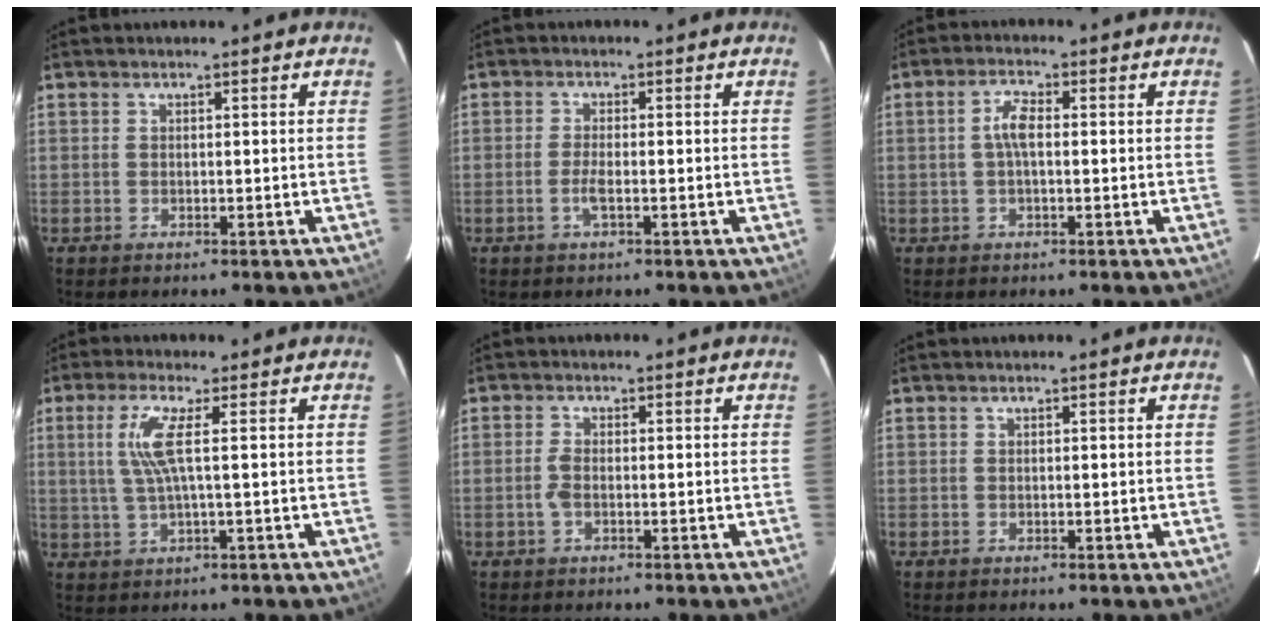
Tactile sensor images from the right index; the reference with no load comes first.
{"total": 2.6, "force": [-1.0, 0.5, 2.4], "torque": [-0.052, -0.001, -0.021]}
{"total": 3.6, "force": [0.0, 1.3, 3.3], "torque": [-0.069, 0.008, 0.001]}
{"total": 6.0, "force": [1.1, 0.0, 5.9], "torque": [-0.121, 0.000, 0.028]}
{"total": 2.2, "force": [-0.7, 1.0, 1.8], "torque": [-0.044, 0.003, -0.014]}
{"total": 0.0}